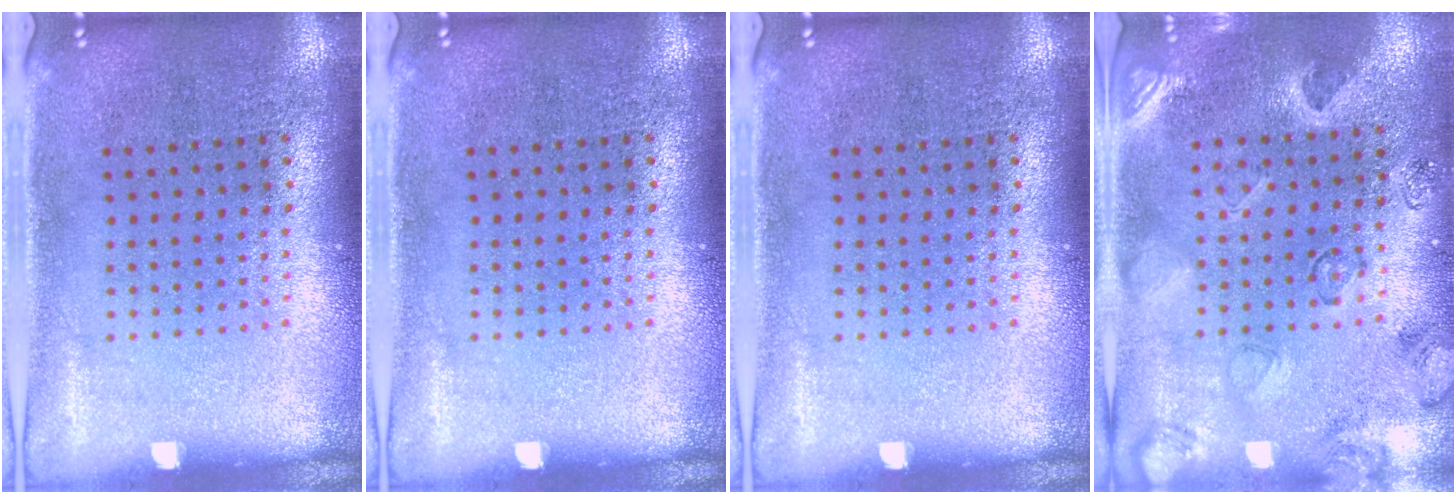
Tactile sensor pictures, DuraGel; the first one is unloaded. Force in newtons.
{"total": 0.0}
{"total": 0.0}
{"total": 2.2, "press": 1.8, "slide": 1.3}